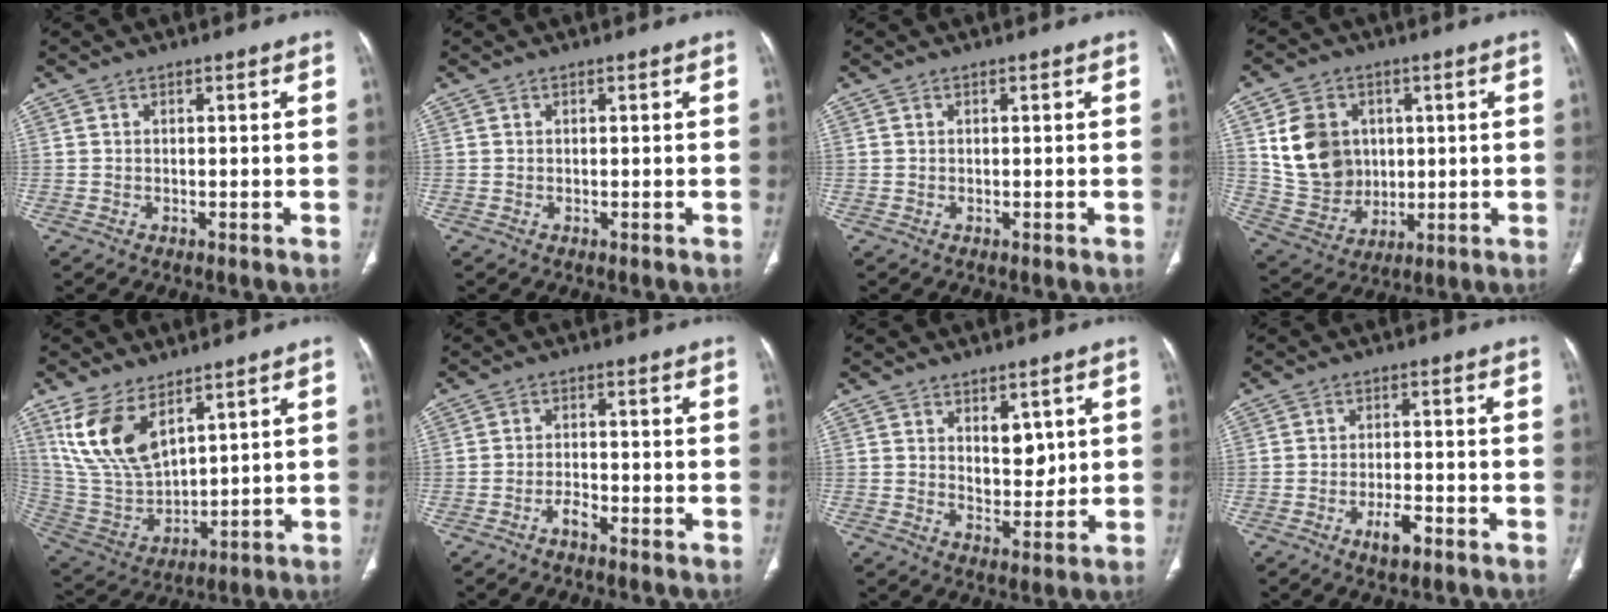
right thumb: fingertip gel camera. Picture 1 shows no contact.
{"total": 0.0}
{"total": 0.0}
{"total": 13.2, "force": [2.9, 10.9, 6.9], "torque": [-0.091, -0.009, 0.070]}
{"total": 14.1, "force": [7.9, 6.9, 9.5], "torque": [-0.178, -0.033, 0.178]}
{"total": 2.4, "force": [-1.8, 0.8, 1.4], "torque": [-0.030, 0.014, -0.035]}
{"total": 5.5, "force": [1.9, 3.3, 4.0], "torque": [-0.039, -0.021, 0.037]}
{"total": 4.2, "force": [-2.4, 1.5, 3.1], "torque": [-0.054, 0.010, -0.039]}